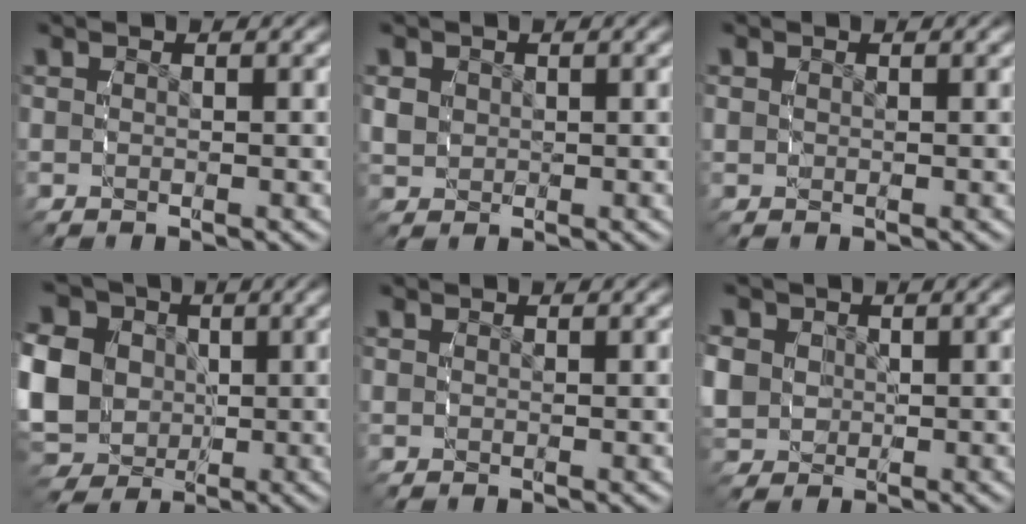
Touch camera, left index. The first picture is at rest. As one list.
[{"total": 2.4, "force": [0.0, 2.3, 0.7], "torque": [-0.022, -0.011, 0.012]}, {"total": 1.0, "force": [0.1, 0.9, 0.2], "torque": [-0.013, -0.005, 0.008]}, {"total": 12.4, "force": [0.2, 11.2, 5.5], "torque": [-0.131, -0.025, 0.001]}, {"total": 0.7, "force": [0.0, 0.6, 0.3], "torque": [-0.006, -0.003, 0.004]}, {"total": 6.4, "force": [0.2, 5.9, 2.4], "torque": [-0.073, -0.020, 0.008]}]